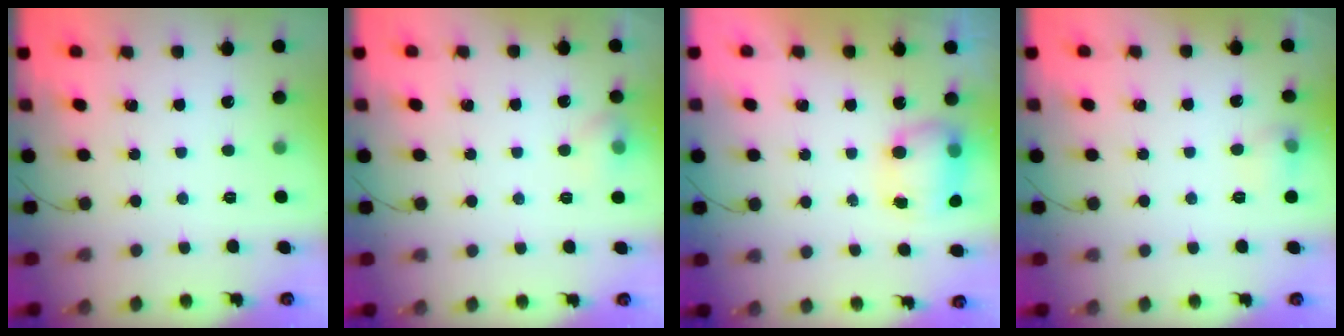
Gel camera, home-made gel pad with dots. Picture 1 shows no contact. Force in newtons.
{"total": 5.6, "press": 5.3, "slide": 1.8}
{"total": 7.2, "press": 7.1, "slide": 1.5}
{"total": 5.9, "press": 5.7, "slide": 1.4}